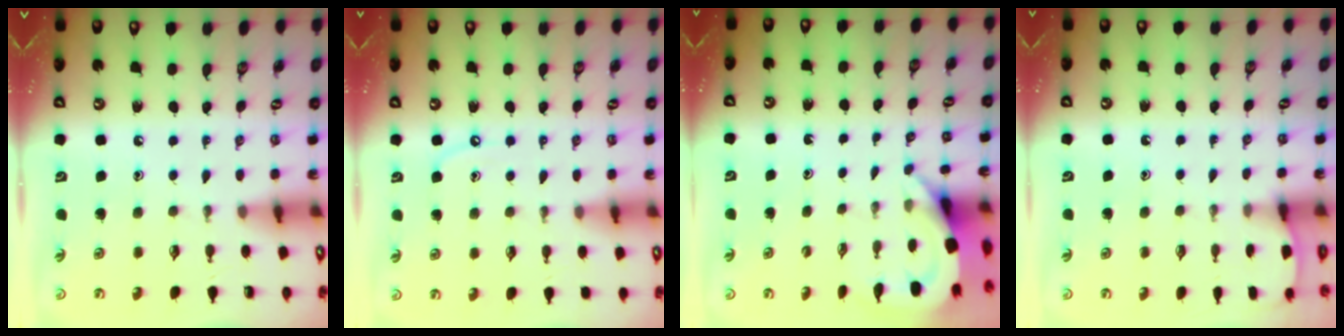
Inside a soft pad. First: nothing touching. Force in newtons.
{"total": 4.0, "press": 4.0, "slide": 0.2}
{"total": 3.9, "press": 3.9, "slide": 0.2}
{"total": 2.2, "press": 2.2, "slide": 0.2}